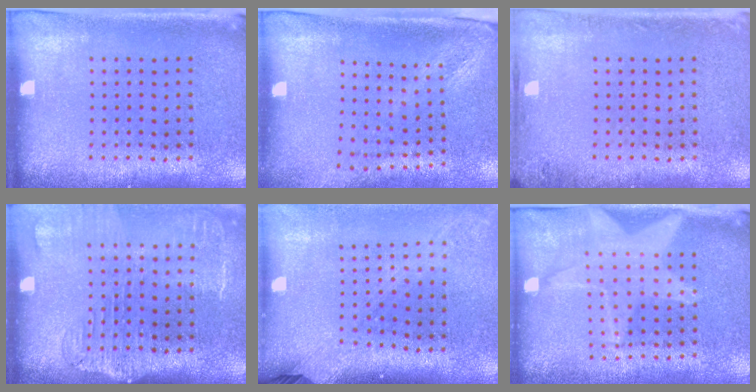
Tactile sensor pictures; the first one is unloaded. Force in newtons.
{"total": 2.1, "press": 1.7, "slide": 1.3}
{"total": 1.2, "press": 1.2, "slide": 0.1}
{"total": 2.1, "press": 1.7, "slide": 1.2}
{"total": 2.3, "press": 1.7, "slide": 1.5}
{"total": 1.2, "press": 1.2, "slide": 0.2}